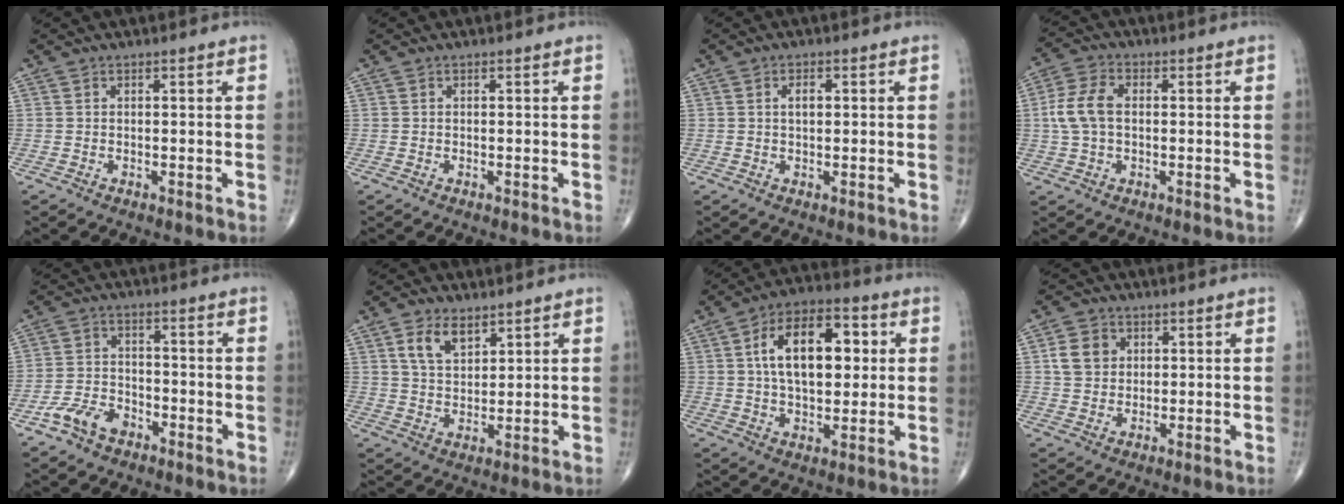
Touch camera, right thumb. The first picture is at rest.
{"total": 0.0}
{"total": 2.3, "force": [0.5, 1.3, 1.9], "torque": [-0.029, 0.002, 0.007]}
{"total": 7.4, "force": [0.4, 4.6, 5.8], "torque": [-0.128, 0.017, 0.003]}
{"total": 6.7, "force": [-4.0, 4.1, 3.4], "torque": [-0.055, 0.027, -0.075]}
{"total": 6.7, "force": [3.8, 3.8, 4.1], "torque": [-0.062, -0.022, 0.075]}
{"total": 16.7, "force": [3.4, 9.3, 13.5], "torque": [-0.193, 0.012, 0.053]}
{"total": 6.1, "force": [1.5, 5.1, 2.9], "torque": [-0.035, -0.001, 0.026]}